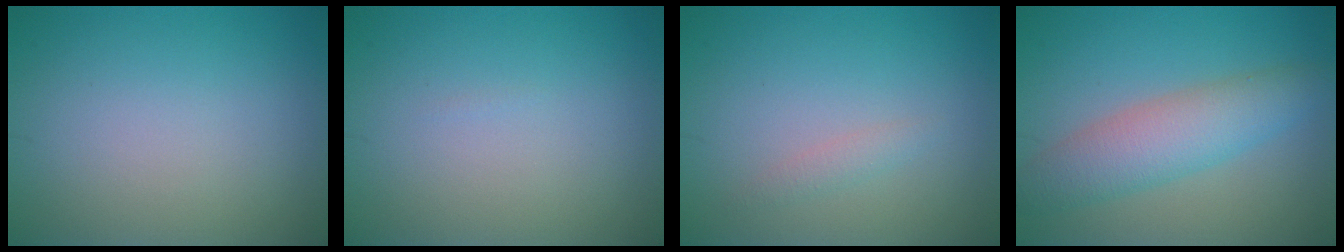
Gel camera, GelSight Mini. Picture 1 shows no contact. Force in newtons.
{"total": 0.0}
{"total": 0.9, "press": 0.9, "slide": 0.1}
{"total": 5.0, "press": 5.0, "slide": 0.1}